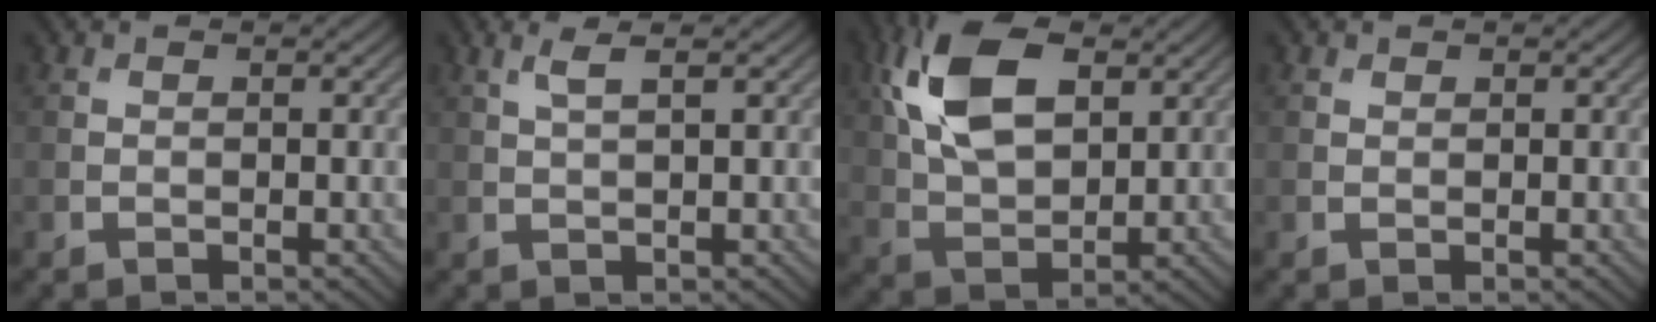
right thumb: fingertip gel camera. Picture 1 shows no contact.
{"total": 2.2, "force": [1.1, 0.2, 1.8], "torque": [-0.044, 0.006, 0.023]}
{"total": 12.3, "force": [4.5, 6.8, 9.2], "torque": [-0.221, 0.018, 0.086]}
{"total": 0.5, "force": [0.5, 0.2, 0.0], "torque": [0.001, 0.001, 0.010]}